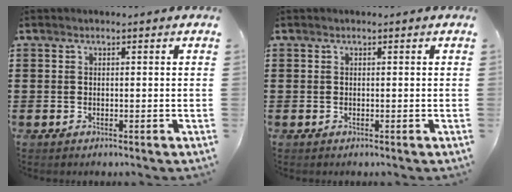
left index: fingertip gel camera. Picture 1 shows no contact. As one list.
[{"total": 0.0}]